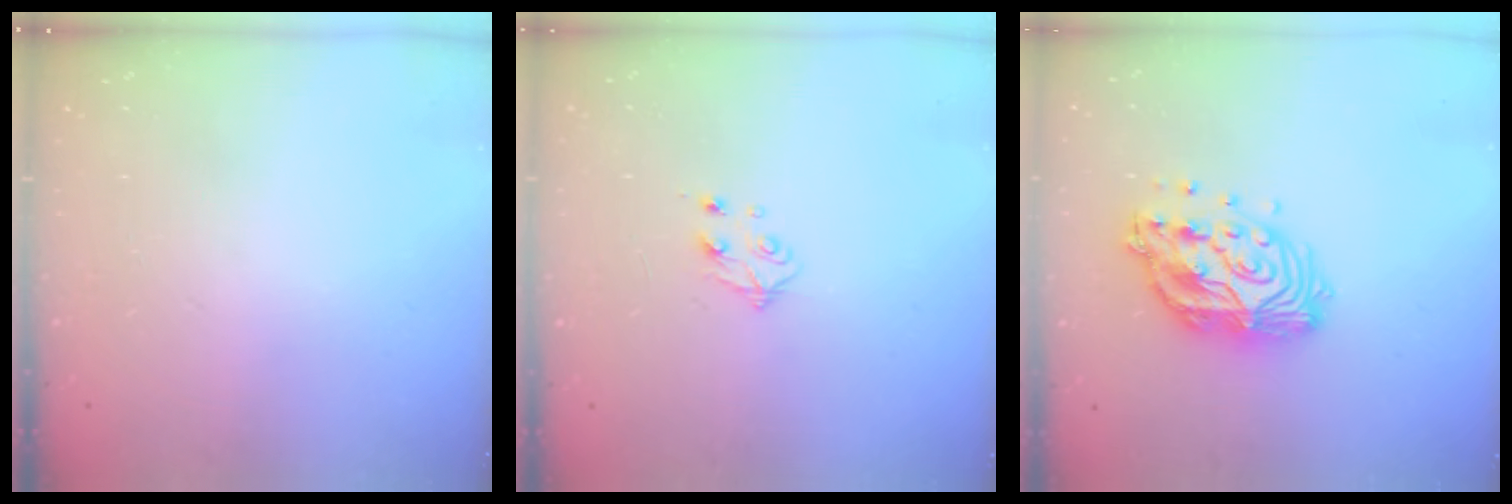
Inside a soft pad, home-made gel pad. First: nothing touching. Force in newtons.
{"total": 4.2, "press": 4.1, "slide": 0.8}
{"total": 15.0, "press": 14.9, "slide": 1.3}